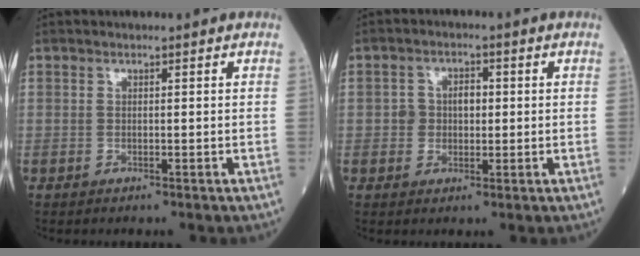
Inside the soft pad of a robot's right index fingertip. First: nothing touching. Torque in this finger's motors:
{"motor_torque": [0.04, 0.00, 0.04, 0.00]}